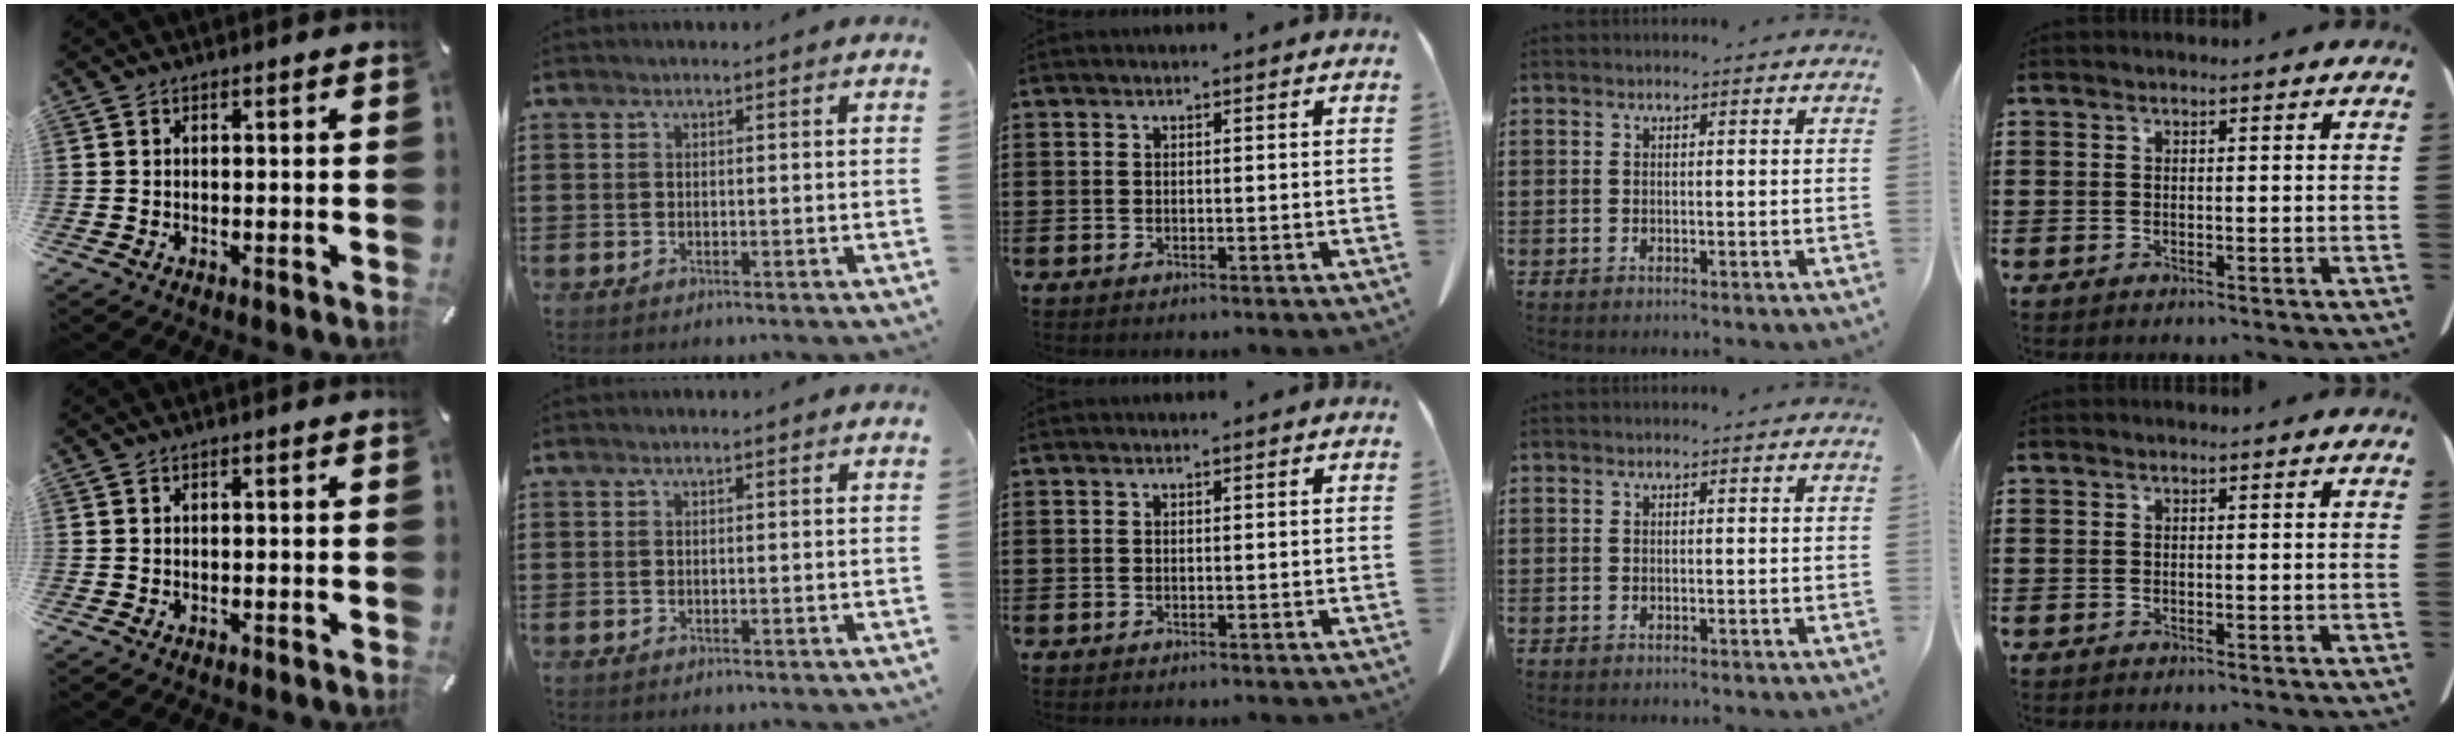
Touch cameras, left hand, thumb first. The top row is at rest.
{}